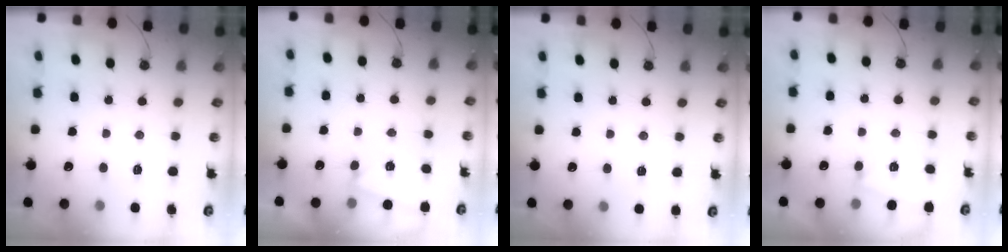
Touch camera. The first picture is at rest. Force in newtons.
{"total": 2.4, "press": 1.8, "slide": 1.7}
{"total": 2.0, "press": 1.7, "slide": 0.9}
{"total": 1.9, "press": 1.7, "slide": 0.7}